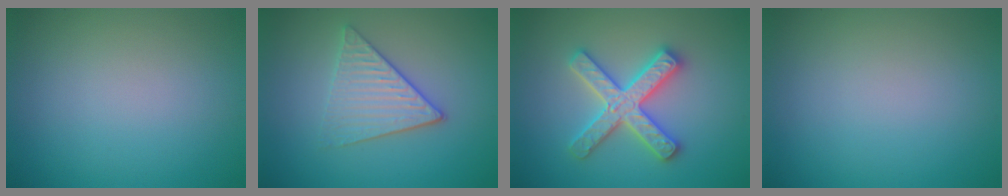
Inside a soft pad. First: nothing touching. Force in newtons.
{"total": 3.5, "press": 3.1, "slide": 1.7}
{"total": 5.1, "press": 5.0, "slide": 0.7}
{"total": 0.0}